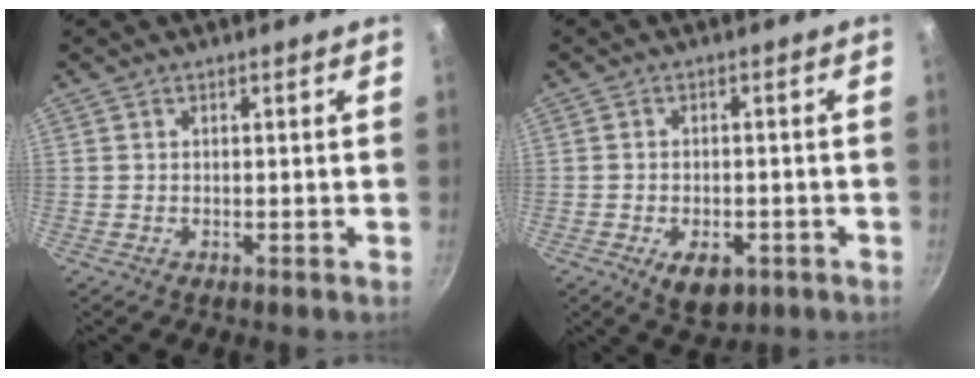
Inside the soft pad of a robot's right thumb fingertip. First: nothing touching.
{"total": 6.9, "force": [-2.9, 4.0, 4.8], "torque": [-0.057, 0.009, -0.034]}